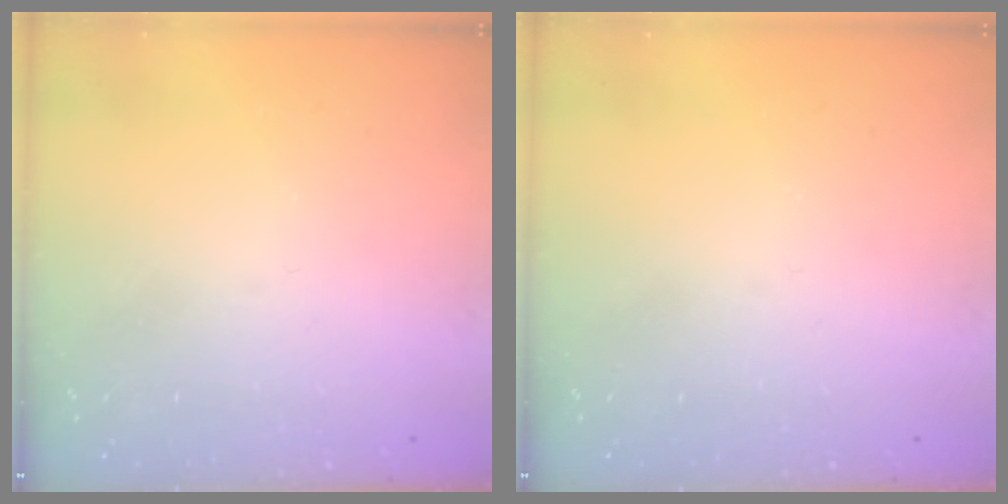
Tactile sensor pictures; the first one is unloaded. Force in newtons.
{"total": 0.0}